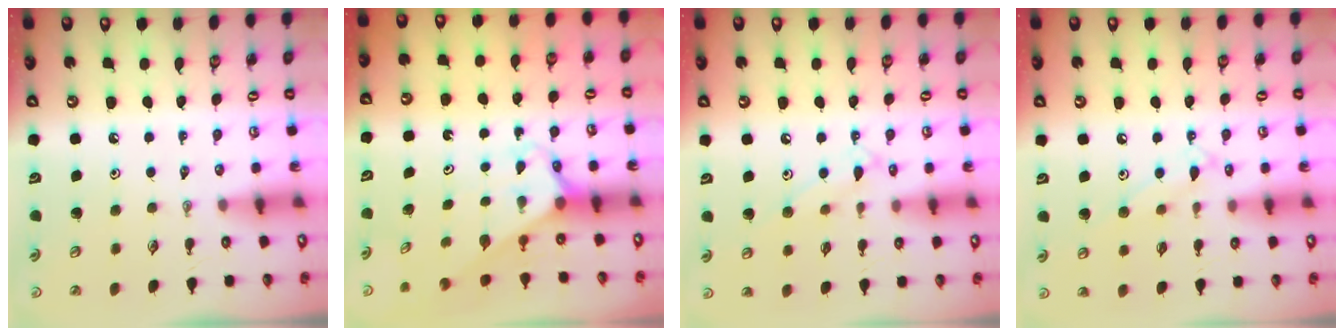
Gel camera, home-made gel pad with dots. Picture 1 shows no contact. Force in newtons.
{"total": 2.6, "press": 2.6, "slide": 0.2}
{"total": 8.8, "press": 8.8, "slide": 0.6}
{"total": 8.8, "press": 8.8, "slide": 0.6}